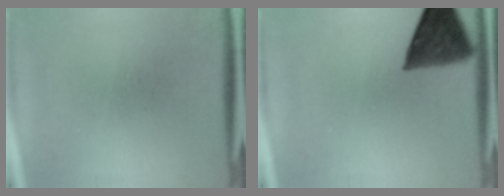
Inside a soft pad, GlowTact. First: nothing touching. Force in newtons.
{"total": 10.3}